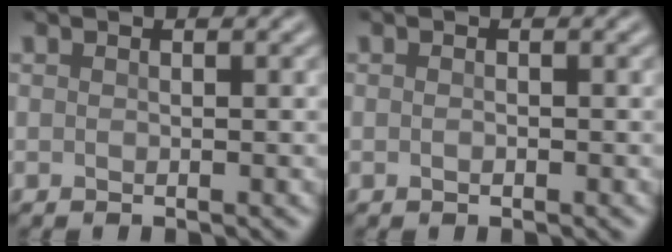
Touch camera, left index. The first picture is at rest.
{"total": 0.5, "force": [-0.1, 0.3, 0.4], "torque": [-0.008, -0.001, -0.002]}